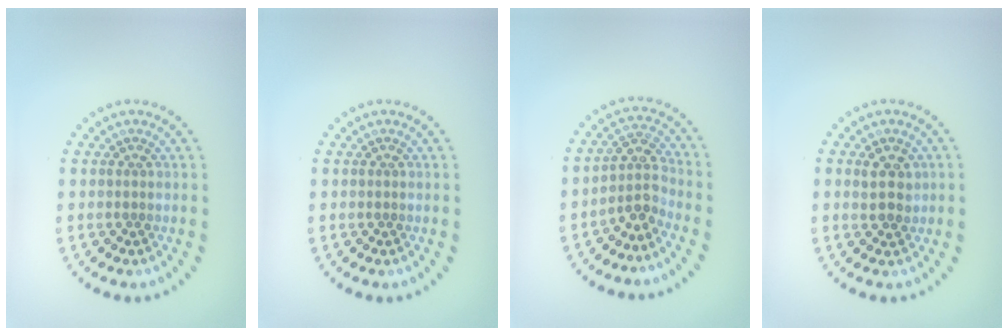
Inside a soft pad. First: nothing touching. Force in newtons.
{"total": 0.0}
{"total": 2.7, "press": 2.0, "slide": 1.8}
{"total": 2.3, "press": 2.2, "slide": 0.7}